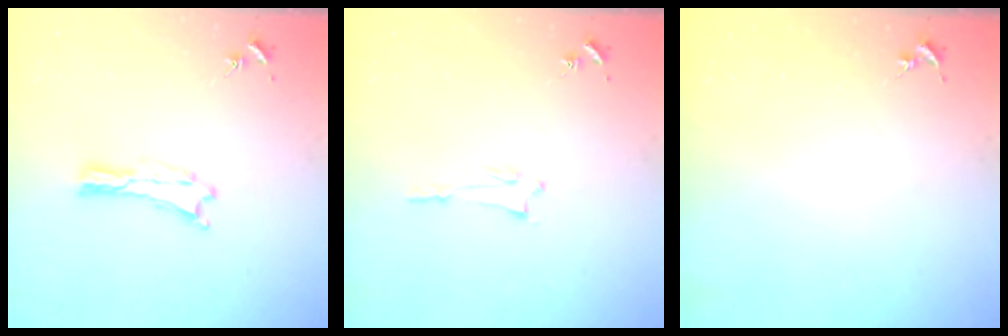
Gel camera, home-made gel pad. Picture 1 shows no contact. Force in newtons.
{"total": 1.2, "press": 1.2, "slide": 0.1}
{"total": 0.0}